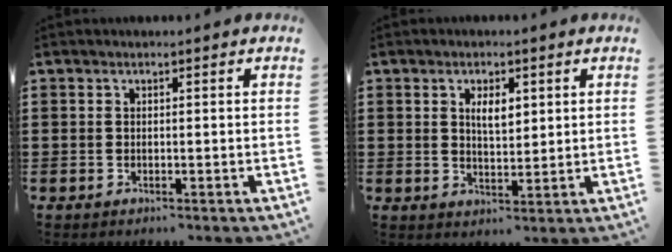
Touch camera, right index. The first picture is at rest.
{"total": 3.5, "force": [1.4, 1.4, 2.8], "torque": [-0.053, 0.002, 0.022]}